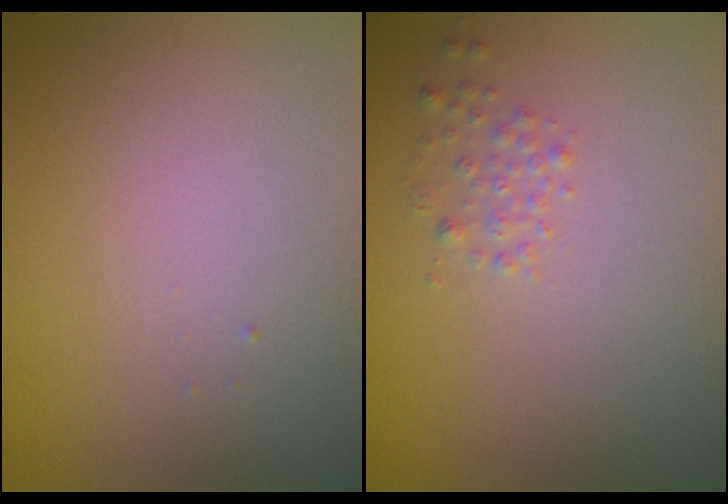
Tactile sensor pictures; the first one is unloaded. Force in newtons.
{"total": 1.1, "press": 1.1, "slide": 0.0}